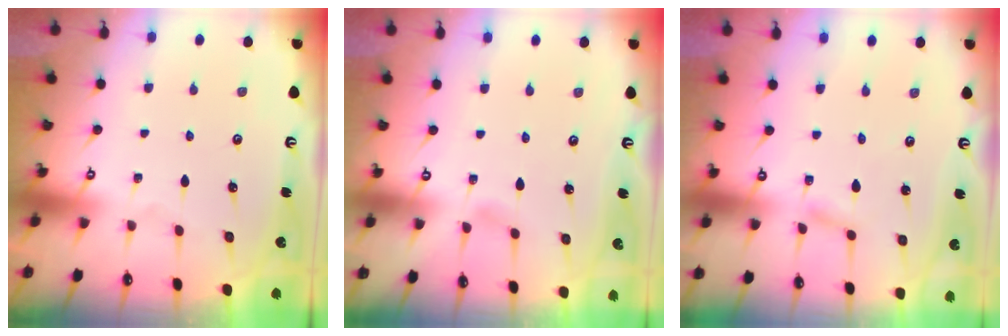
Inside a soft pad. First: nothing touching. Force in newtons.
{"total": 2.0, "press": 2.0, "slide": 0.2}
{"total": 1.7, "press": 1.7, "slide": 0.2}